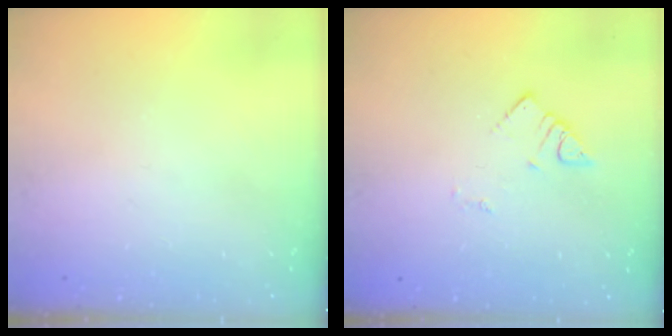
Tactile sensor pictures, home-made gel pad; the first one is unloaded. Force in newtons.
{"total": 2.7, "press": 2.7, "slide": 0.4}